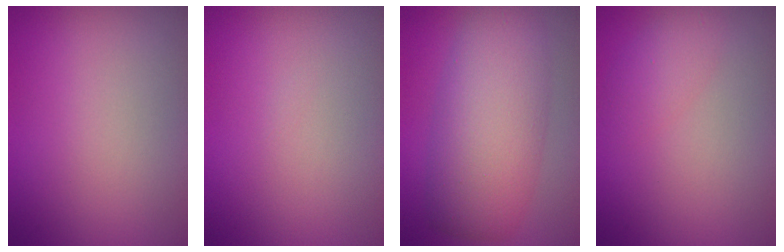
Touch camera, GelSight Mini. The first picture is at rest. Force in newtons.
{"total": 0.0}
{"total": 8.0, "press": 8.0, "slide": 0.3}
{"total": 1.7, "press": 1.7, "slide": 0.0}